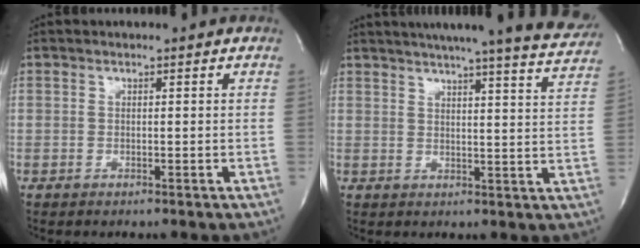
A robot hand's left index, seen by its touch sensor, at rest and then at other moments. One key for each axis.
{"total": 21.9, "fx": 19.8, "fy": 0.5, "fz": 9.3, "tx": -0.138, "ty": -0.048, "tz": 0.230}